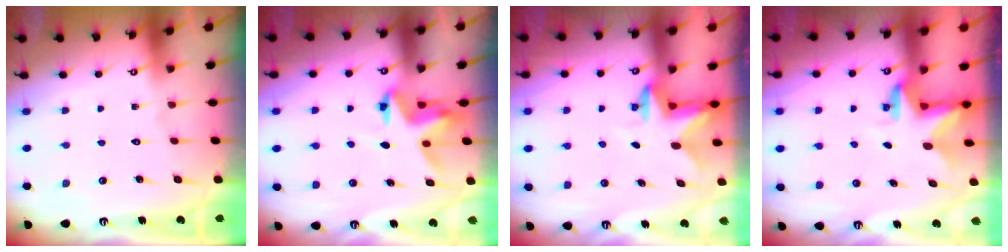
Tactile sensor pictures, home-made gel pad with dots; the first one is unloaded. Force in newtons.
{"total": 4.3, "press": 4.3, "slide": 0.2}
{"total": 3.0, "press": 2.9, "slide": 0.6}
{"total": 2.8, "press": 2.8, "slide": 0.2}